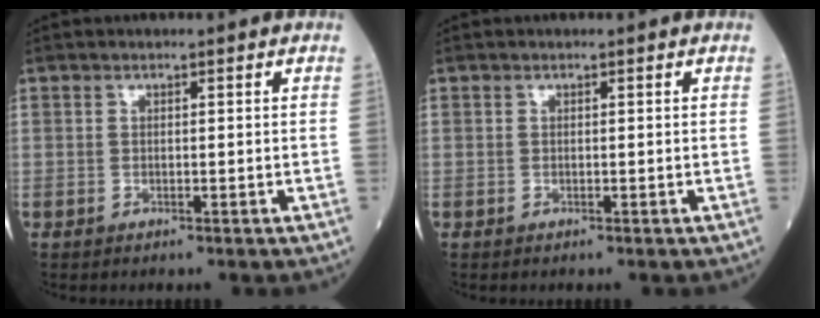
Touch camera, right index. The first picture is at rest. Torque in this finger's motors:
{"motor_torque": [0.00, 0.00, 0.00, 0.00]}